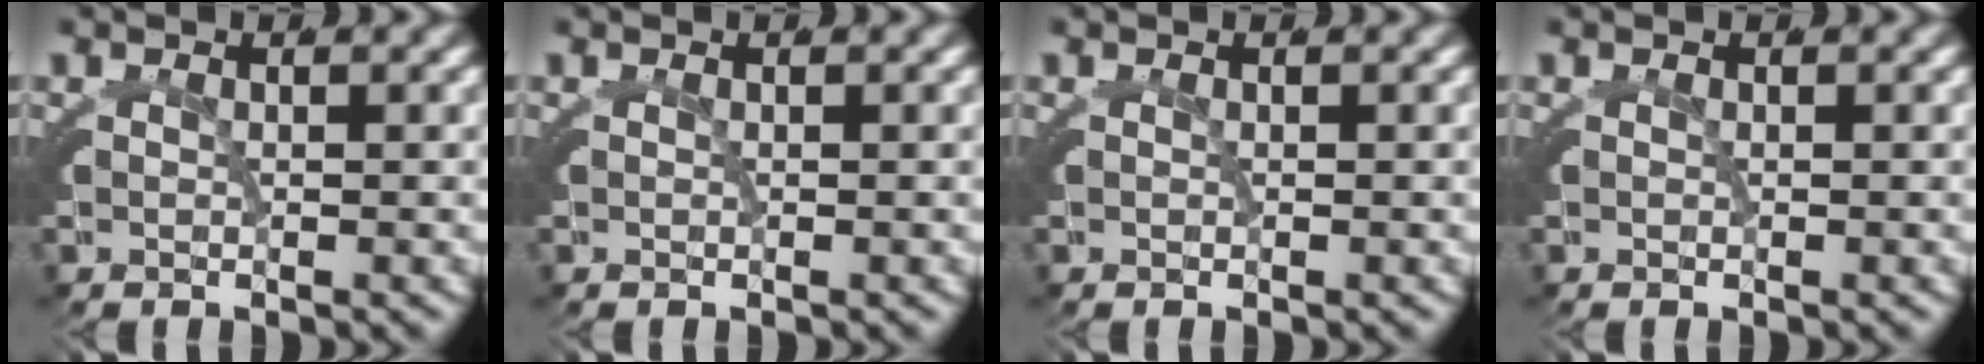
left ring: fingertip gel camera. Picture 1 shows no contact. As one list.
[{"total": 0.0}, {"total": 0.0}, {"total": 0.0}]